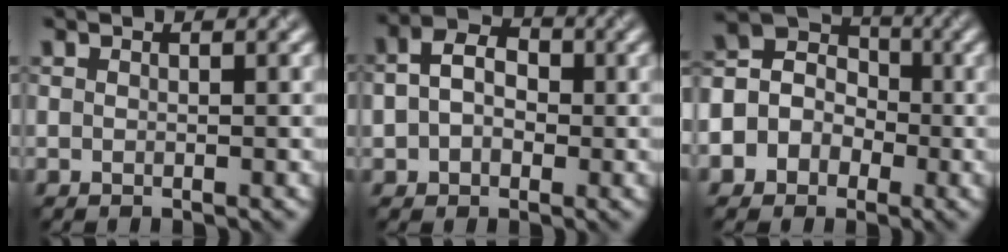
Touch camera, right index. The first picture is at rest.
{"total": 4.5, "force": [0.2, 3.4, 3.0], "torque": [-0.045, 0.012, -0.013]}
{"total": 6.1, "force": [-1.5, 5.5, 2.1], "torque": [-0.037, 0.015, -0.050]}